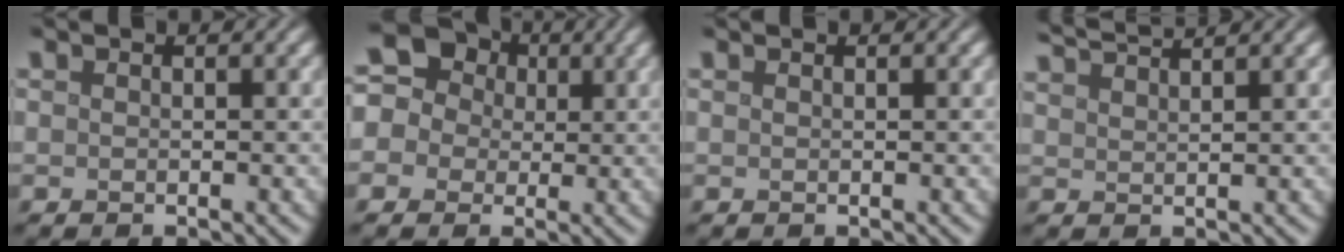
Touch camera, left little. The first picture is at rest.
{"total": 12.6, "force": [2.4, 11.4, 4.8], "torque": [-0.111, 0.048, 0.003]}
{"total": 0.6, "force": [0.4, 0.3, 0.4], "torque": [-0.001, 0.003, 0.002]}
{"total": 3.9, "force": [3.5, 0.5, 1.6], "torque": [-0.015, 0.018, 0.052]}